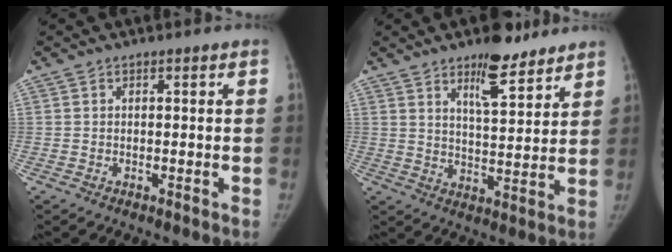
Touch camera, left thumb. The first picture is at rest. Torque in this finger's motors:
{"motor_torque": [1.58, 0.27, 1.13, -0.71, 0.25]}